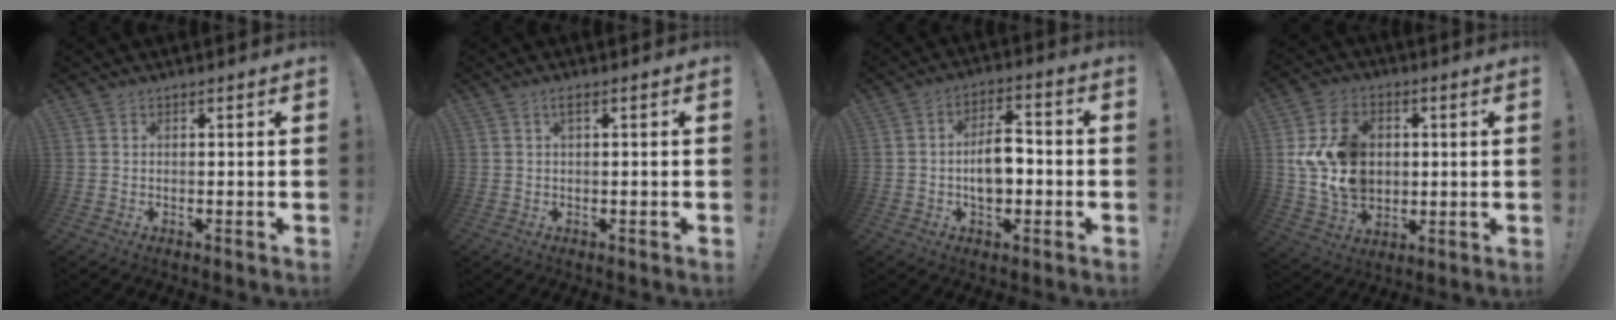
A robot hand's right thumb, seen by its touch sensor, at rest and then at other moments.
{"total": 1.4, "force": [0.6, 0.0, 1.2], "torque": [-0.019, 0.001, 0.008]}
{"total": 9.5, "force": [-1.3, 6.0, 7.2], "torque": [-0.119, 0.012, -0.026]}
{"total": 16.4, "force": [2.3, 12.6, 10.3], "torque": [-0.191, -0.010, 0.045]}